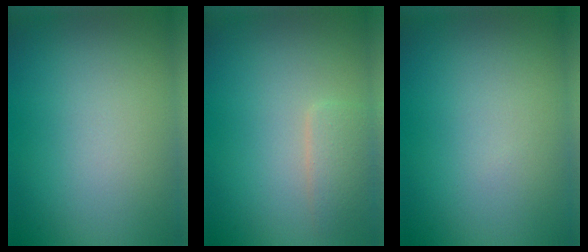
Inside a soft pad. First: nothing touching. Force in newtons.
{"total": 2.0, "press": 2.0, "slide": 0.1}
{"total": 0.0}